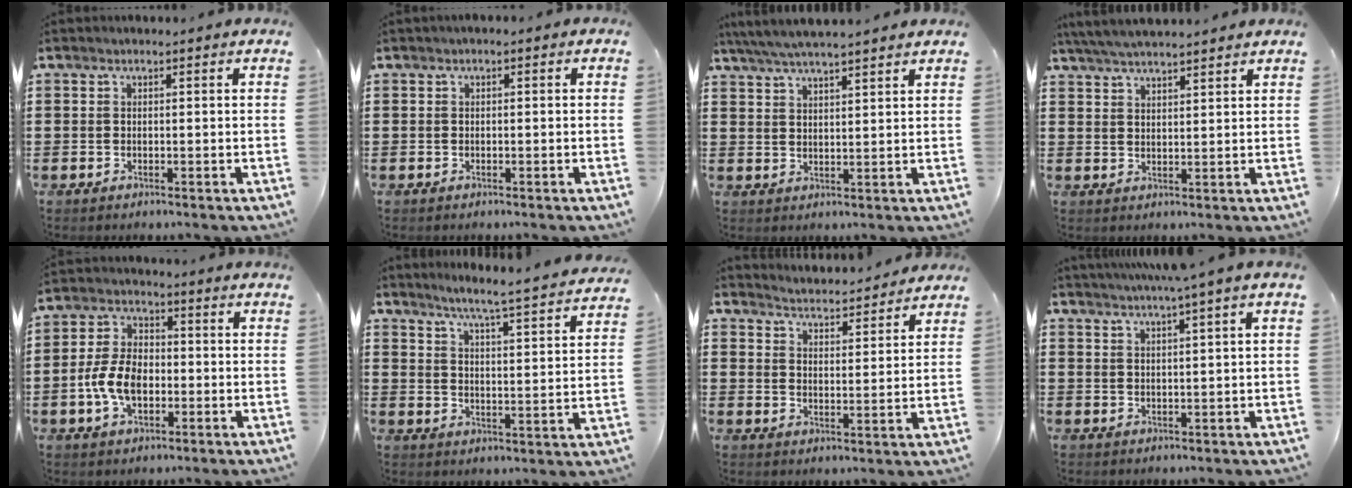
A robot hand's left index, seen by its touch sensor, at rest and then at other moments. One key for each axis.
{"total": 0.6, "fx": -0.4, "fy": 0.2, "fz": 0.3, "tx": -0.008, "ty": -0.001, "tz": -0.008}
{"total": 4.6, "fx": 4.2, "fy": -0.1, "fz": 1.9, "tx": -0.049, "ty": -0.014, "tz": 0.074}
{"total": 4.2, "fx": 3.9, "fy": 0.1, "fz": 1.4, "tx": -0.039, "ty": -0.007, "tz": 0.071}
{"total": 7.7, "fx": -2.0, "fy": 4.6, "fz": 5.8, "tx": -0.136, "ty": 0.005, "tz": -0.043}
{"total": 5.5, "fx": 5.0, "fy": -1.1, "fz": 2.0, "tx": -0.061, "ty": -0.045, "tz": 0.078}
{"total": 3.7, "fx": 3.7, "fy": -0.2, "fz": -0.1, "tx": -0.017, "ty": -0.025, "tz": 0.062}
{"total": 3.0, "fx": 1.9, "fy": -0.8, "fz": 2.2, "tx": -0.045, "ty": -0.003, "tz": 0.030}